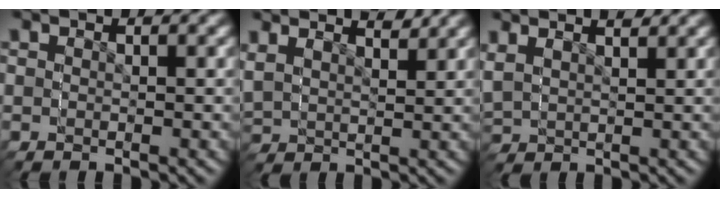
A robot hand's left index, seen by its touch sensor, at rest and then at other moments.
{"total": 3.3, "force": [2.9, 1.7, -0.3], "torque": [-0.031, 0.002, 0.050]}
{"total": 2.8, "force": [1.7, 2.1, 0.6], "torque": [-0.039, -0.004, 0.035]}